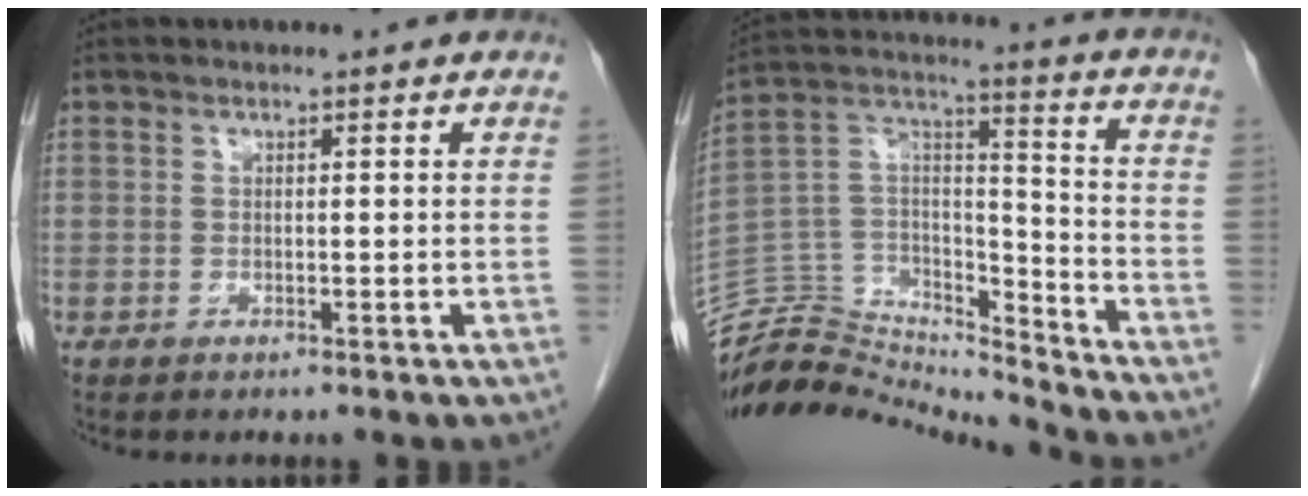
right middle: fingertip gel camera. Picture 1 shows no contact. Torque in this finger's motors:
{"motor_torque": [0.86, -0.99, 0.19, 0.01]}